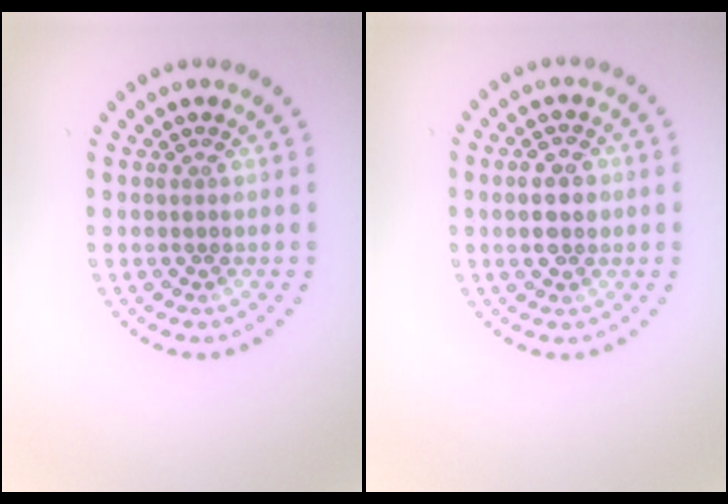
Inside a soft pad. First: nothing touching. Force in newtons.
{"total": 2.9, "press": 2.9, "slide": 0.2}